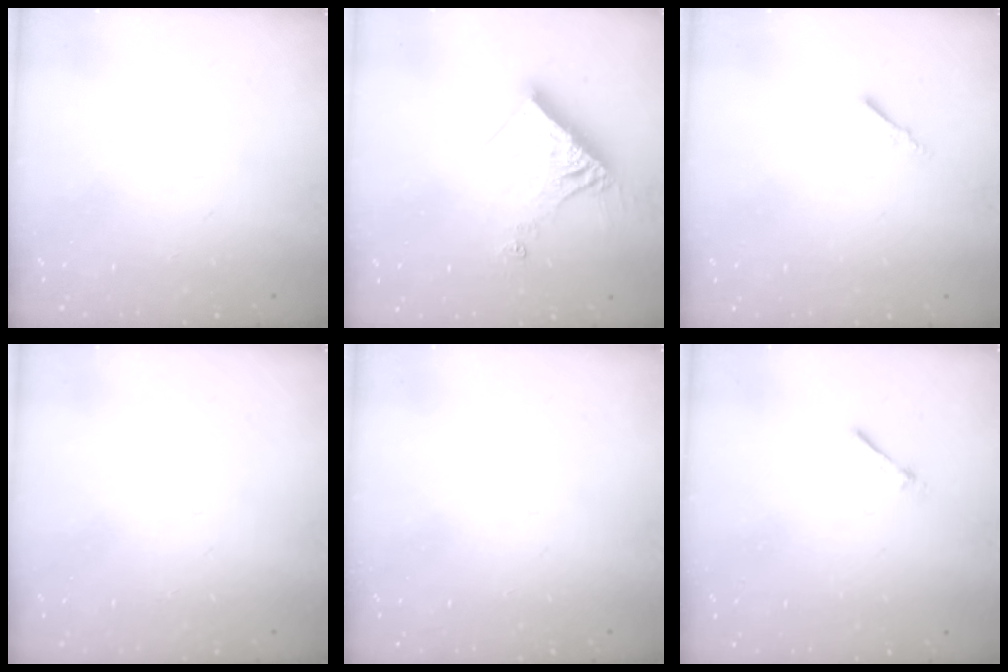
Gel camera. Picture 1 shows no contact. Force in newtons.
{"total": 14.4, "press": 14.3, "slide": 1.5}
{"total": 1.8, "press": 1.7, "slide": 0.3}
{"total": 0.0}
{"total": 0.0}
{"total": 1.7, "press": 1.7, "slide": 0.2}